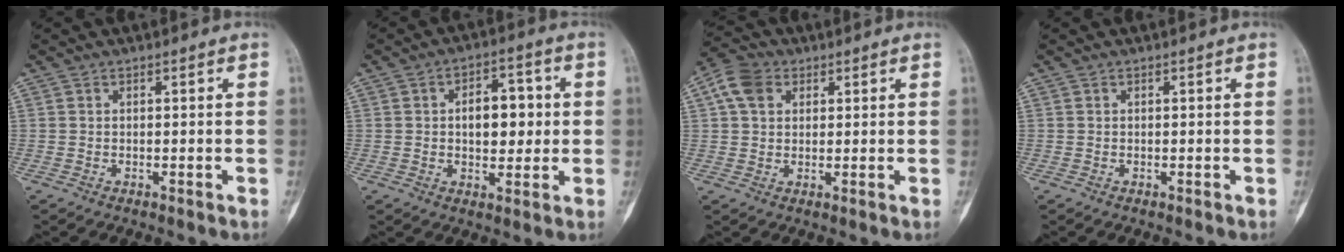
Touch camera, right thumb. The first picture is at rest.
{"total": 8.9, "force": [0.7, 5.4, 7.1], "torque": [-0.067, 0.012, 0.013]}
{"total": 5.4, "force": [2.3, 3.5, 3.4], "torque": [-0.063, 0.010, 0.038]}
{"total": 0.0}